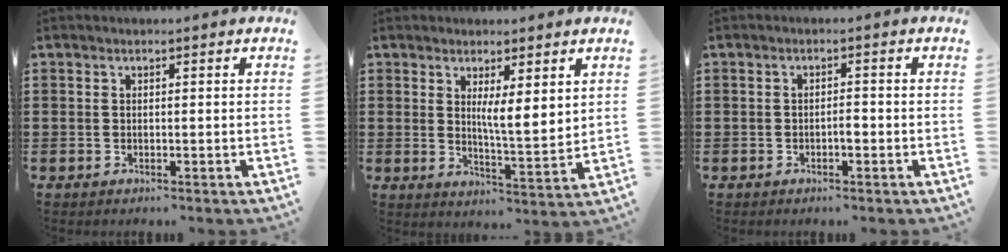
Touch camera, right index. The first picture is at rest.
{"total": 5.0, "force": [2.6, 0.9, 4.2], "torque": [-0.072, -0.016, 0.039]}
{"total": 1.6, "force": [-0.7, 0.5, 1.4], "torque": [-0.027, 0.000, -0.012]}